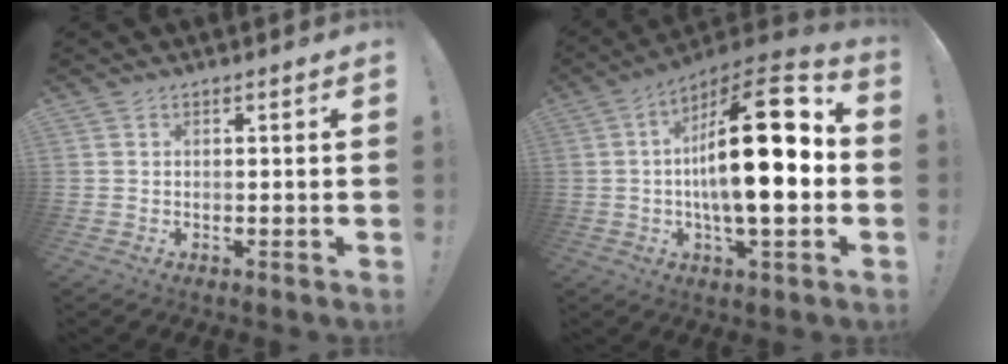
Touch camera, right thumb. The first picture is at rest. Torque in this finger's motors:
{"motor_torque": [0.51, 1.58, 2.49, -0.28, 0.37]}